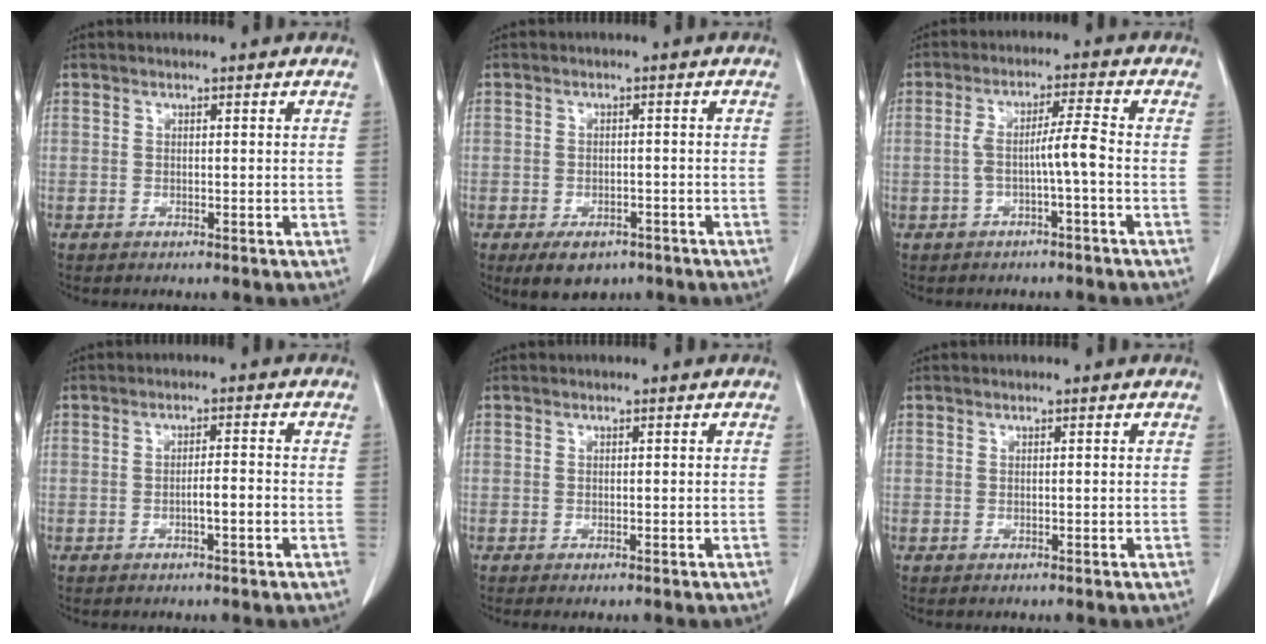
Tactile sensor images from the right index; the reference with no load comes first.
{"total": 8.4, "force": [-5.7, 4.6, 4.2], "torque": [-0.065, 0.000, -0.082]}
{"total": 5.3, "force": [-1.4, 0.1, 5.1], "torque": [-0.100, 0.018, -0.019]}
{"total": 3.2, "force": [-1.0, 0.7, 3.0], "torque": [-0.054, 0.005, -0.013]}
{"total": 1.2, "force": [-0.4, 0.5, 1.0], "torque": [-0.028, -0.002, -0.004]}
{"total": 0.0}